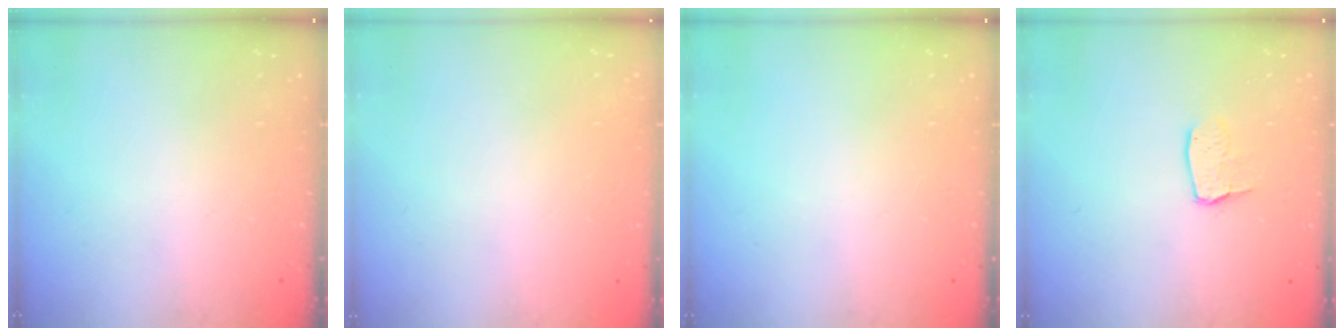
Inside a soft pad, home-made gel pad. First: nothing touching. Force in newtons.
{"total": 0.0}
{"total": 0.0}
{"total": 3.0, "press": 3.0, "slide": 0.2}